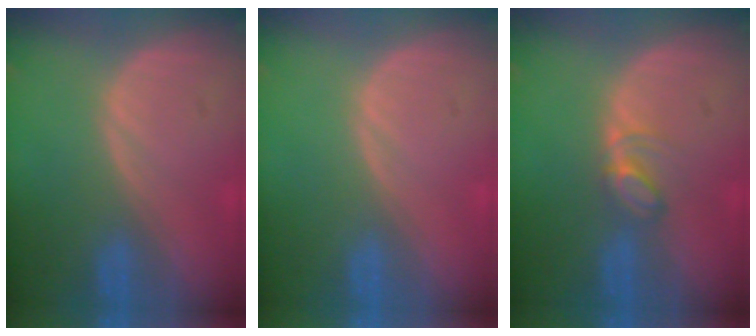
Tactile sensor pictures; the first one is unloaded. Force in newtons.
{"total": 0.0}
{"total": 3.3, "press": 3.3, "slide": 0.2}